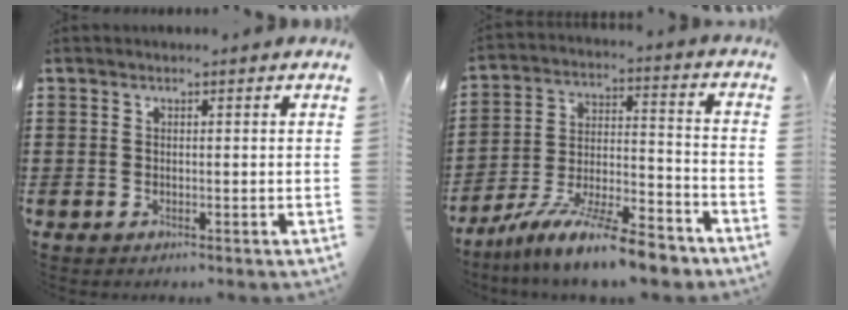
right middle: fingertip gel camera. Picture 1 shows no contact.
{"total": 12.3, "force": [-10.5, 1.5, 6.2], "torque": [-0.100, 0.029, -0.196]}